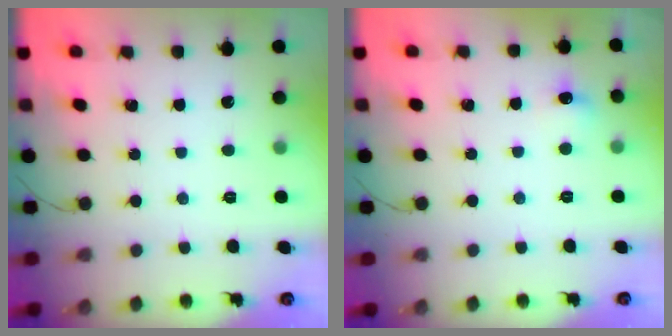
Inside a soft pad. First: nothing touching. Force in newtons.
{"total": 5.4, "press": 5.1, "slide": 1.7}